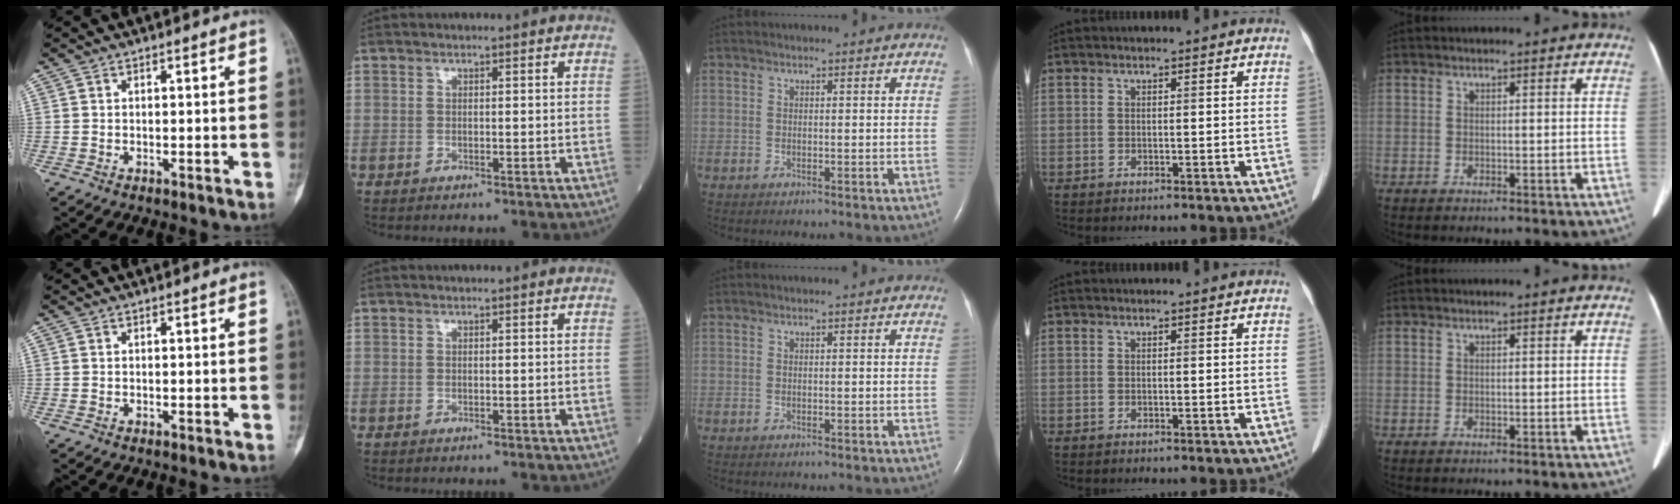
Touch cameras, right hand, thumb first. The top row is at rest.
{}